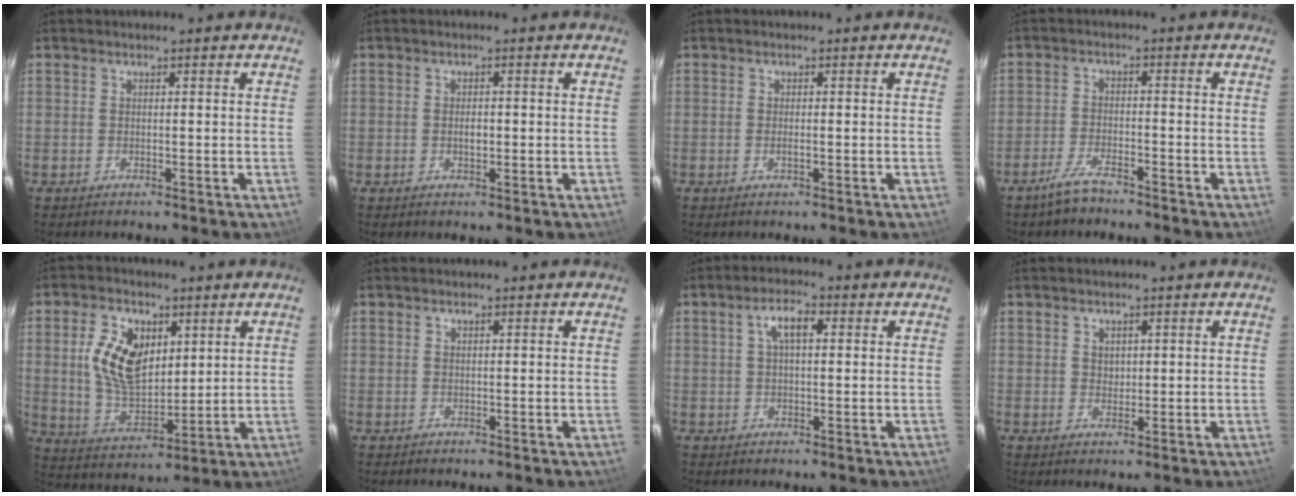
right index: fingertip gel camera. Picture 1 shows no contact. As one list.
[{"total": 1.7, "force": [-0.2, 0.9, 1.4], "torque": [-0.023, 0.003, -0.004]}, {"total": 1.2, "force": [-0.3, 0.2, 1.1], "torque": [-0.020, 0.000, -0.005]}, {"total": 4.7, "force": [-3.9, 1.2, 2.3], "torque": [-0.065, 0.000, -0.075]}, {"total": 12.8, "force": [3.5, 8.0, 9.3], "torque": [-0.187, 0.015, 0.078]}, {"total": 0.6, "force": [0.1, 0.6, -0.1], "torque": [0.005, 0.004, 0.002]}, {"total": 4.5, "force": [1.2, 1.9, 4.0], "torque": [-0.075, 0.015, 0.024]}, {"total": 1.8, "force": [0.7, 1.6, 0.6], "torque": [-0.004, 0.004, 0.013]}]